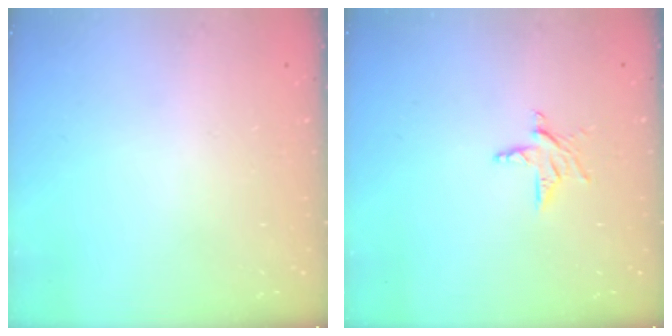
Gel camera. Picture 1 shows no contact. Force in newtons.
{"total": 5.0, "press": 5.0, "slide": 0.3}